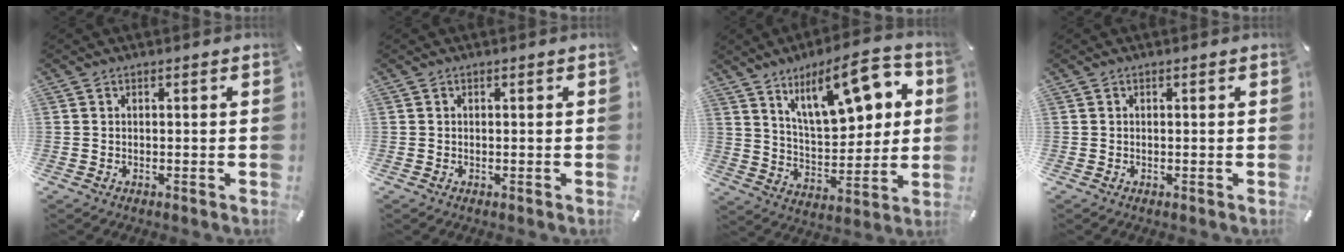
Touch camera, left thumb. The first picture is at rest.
{"total": 0.0}
{"total": 18.4, "force": [10.0, 8.3, 13.0], "torque": [-0.199, -0.037, 0.165]}
{"total": 0.0}